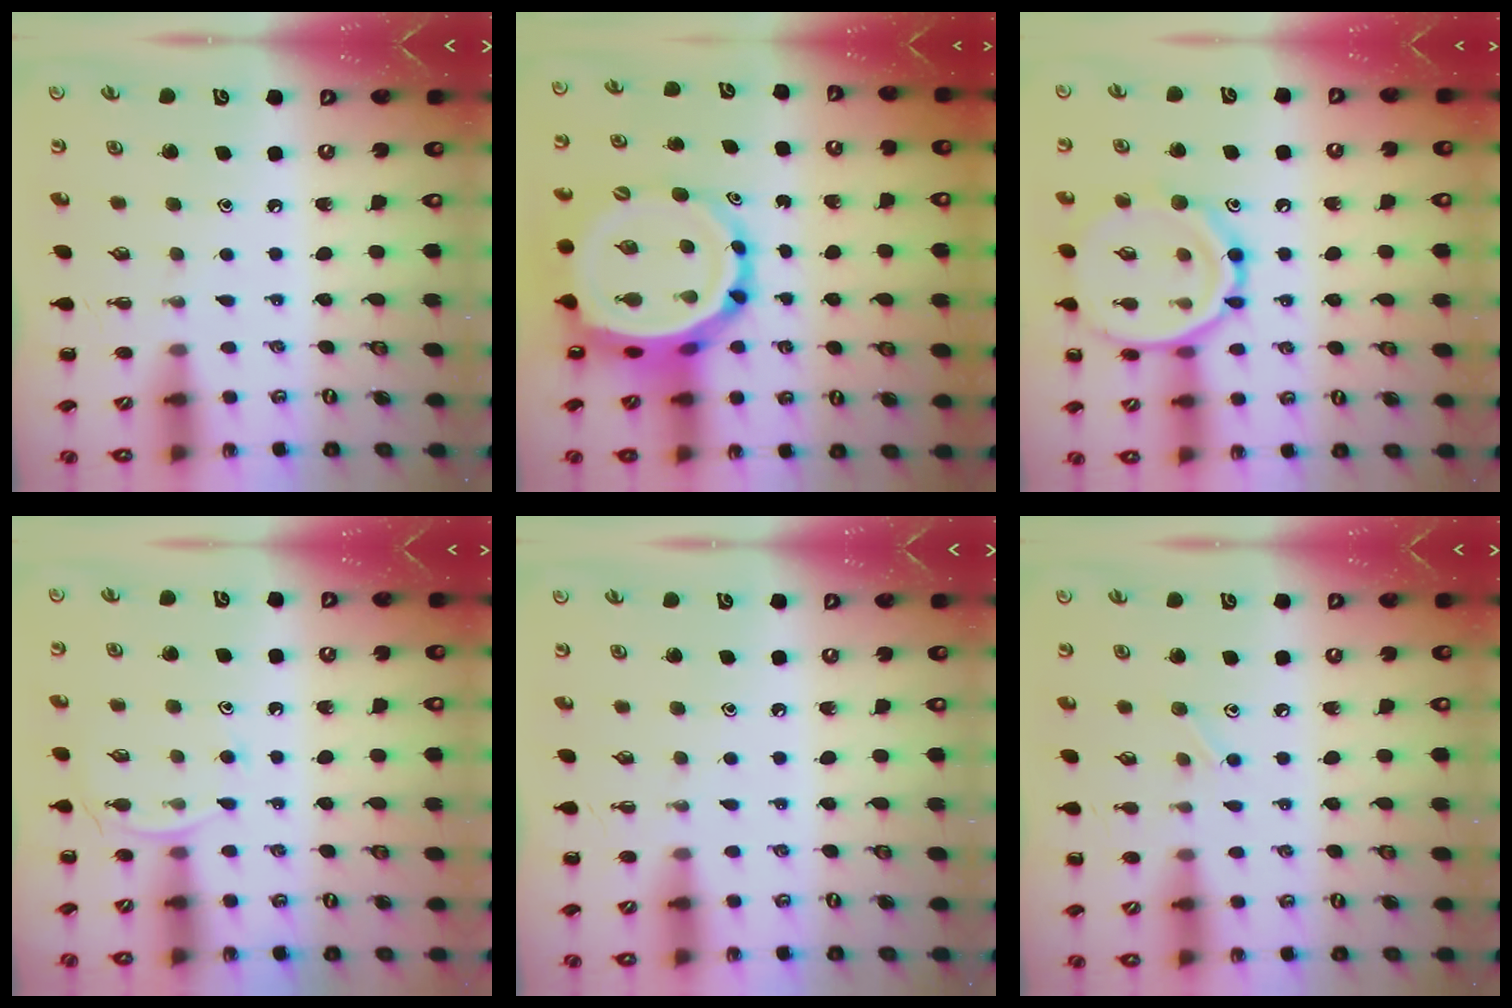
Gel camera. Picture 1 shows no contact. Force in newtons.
{"total": 11.3, "press": 10.9, "slide": 2.7}
{"total": 15.8, "press": 15.7, "slide": 1.2}
{"total": 6.9, "press": 6.7, "slide": 1.8}
{"total": 0.0}
{"total": 5.5, "press": 5.2, "slide": 1.7}